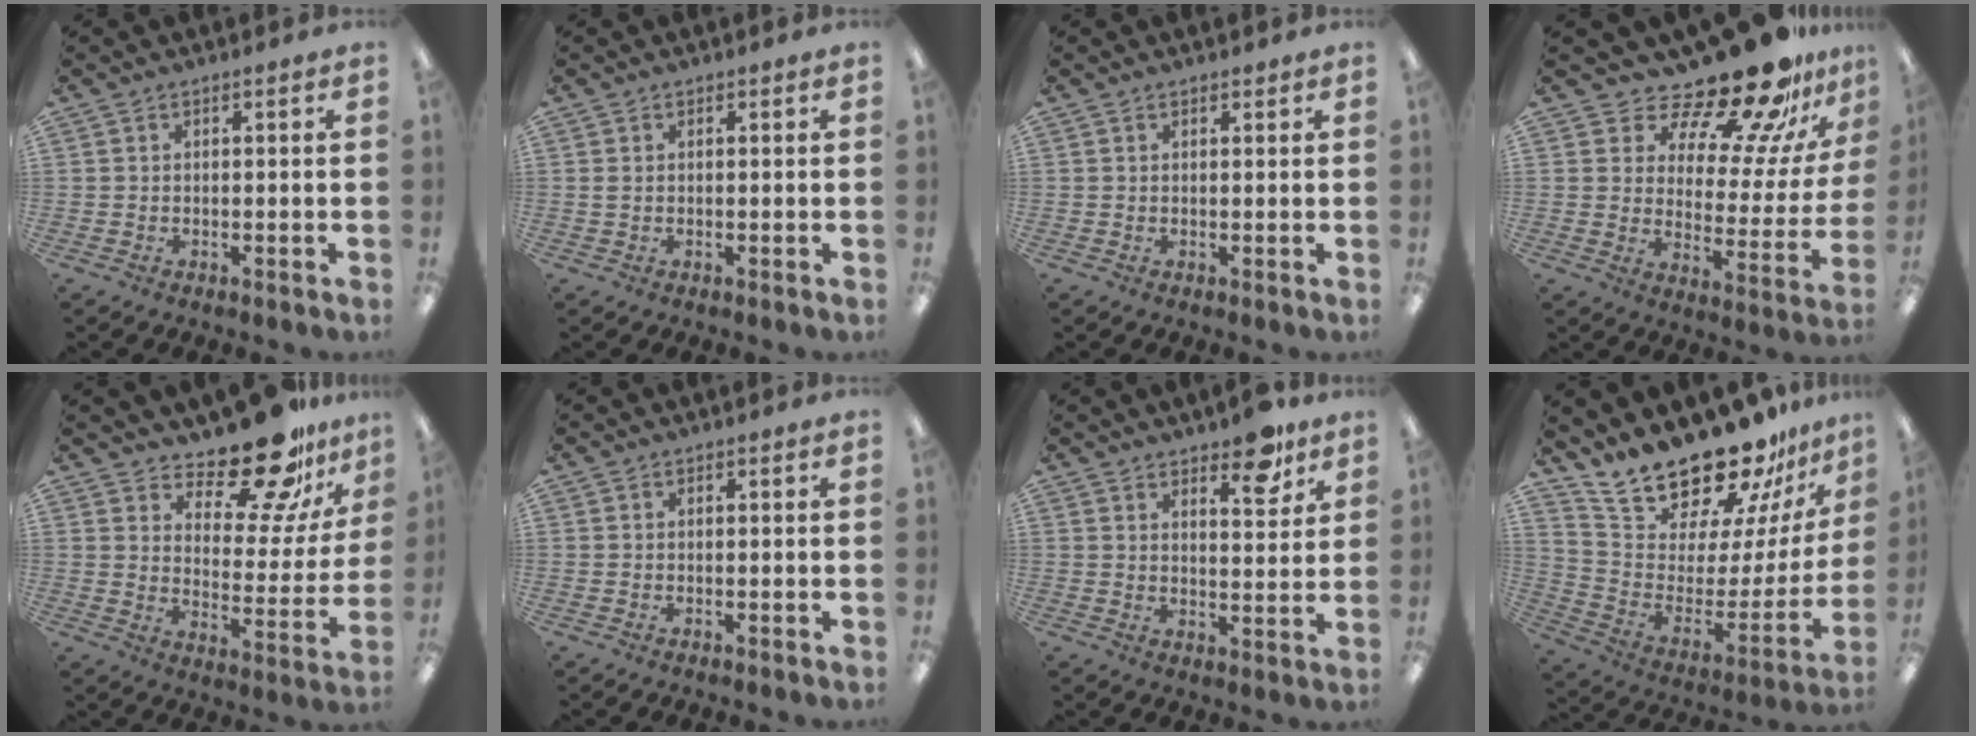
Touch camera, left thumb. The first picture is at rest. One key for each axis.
{"total": 0.8, "fx": 0.2, "fy": 0.6, "fz": 0.6, "tx": -0.012, "ty": 0.005, "tz": 0.002}
{"total": 0.7, "fx": 0.6, "fy": 0.3, "fz": 0.2, "tx": -0.003, "ty": 0.000, "tz": 0.011}
{"total": 19.2, "fx": 16.9, "fy": 4.5, "fz": 8.1, "tx": -0.123, "ty": -0.142, "tz": 0.277}
{"total": 17.6, "fx": 14.6, "fy": 5.6, "fz": 8.1, "tx": -0.116, "ty": -0.118, "tz": 0.246}
{"total": 0.0}
{"total": 8.2, "fx": 6.2, "fy": 3.0, "fz": 4.4, "tx": -0.037, "ty": -0.042, "tz": 0.101}
{"total": 20.5, "fx": 19.3, "fy": 5.0, "fz": 4.8, "tx": -0.088, "ty": -0.172, "tz": 0.344}